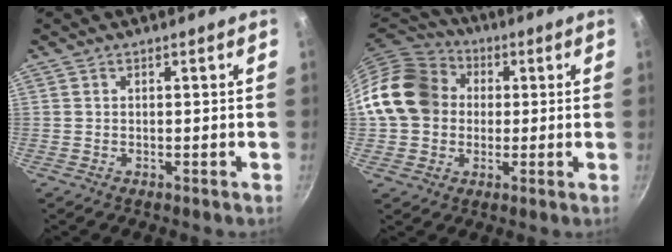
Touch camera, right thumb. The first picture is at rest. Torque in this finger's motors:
{"motor_torque": [1.04, 1.04, 0.64, 0.57, 0.33]}